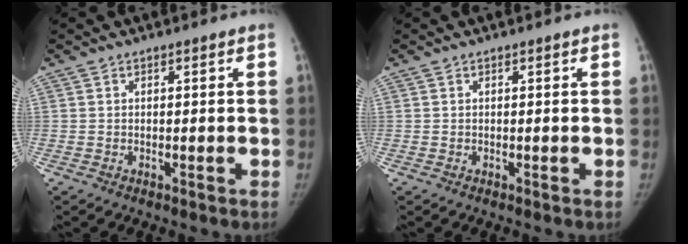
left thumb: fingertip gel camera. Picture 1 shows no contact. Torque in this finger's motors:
{"motor_torque": [0.03, 0.03, 0.10, -0.38, 0.00]}